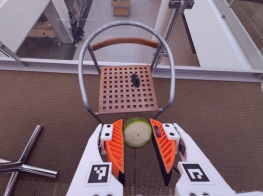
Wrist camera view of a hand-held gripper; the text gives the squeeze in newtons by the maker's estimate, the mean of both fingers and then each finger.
{"total": 8.9, "left": 9.3, "right": 8.5}